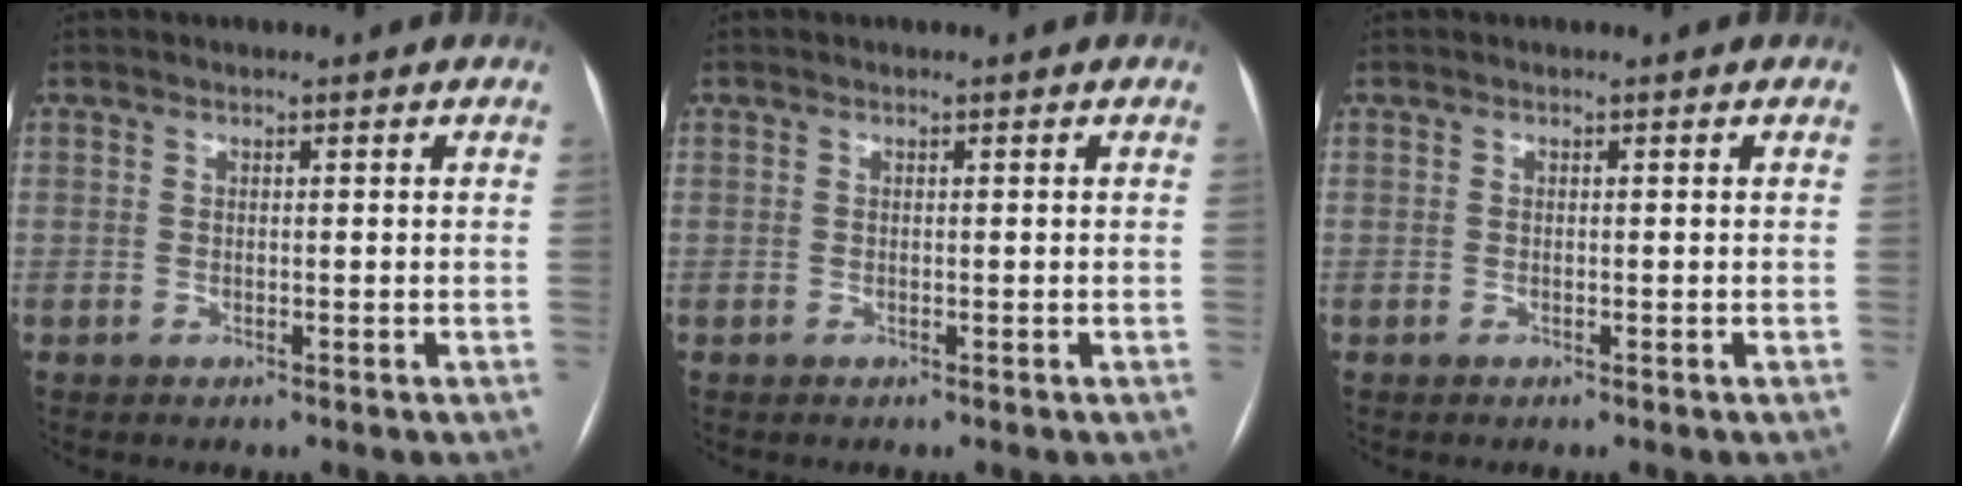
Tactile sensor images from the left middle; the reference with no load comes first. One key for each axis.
{"total": 0.0}
{"total": 0.0}